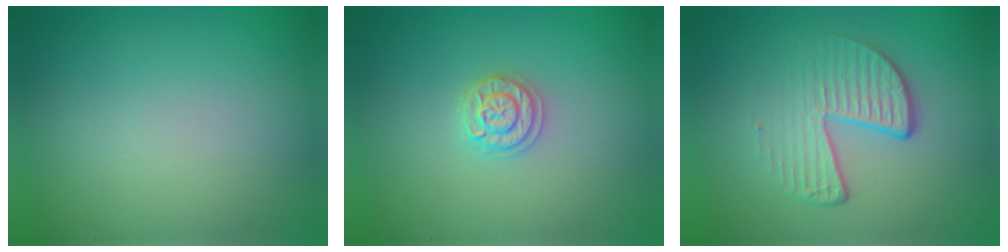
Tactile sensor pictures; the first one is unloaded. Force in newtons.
{"total": 1.9, "press": 1.8, "slide": 0.3}
{"total": 4.4, "press": 2.8, "slide": 3.4}